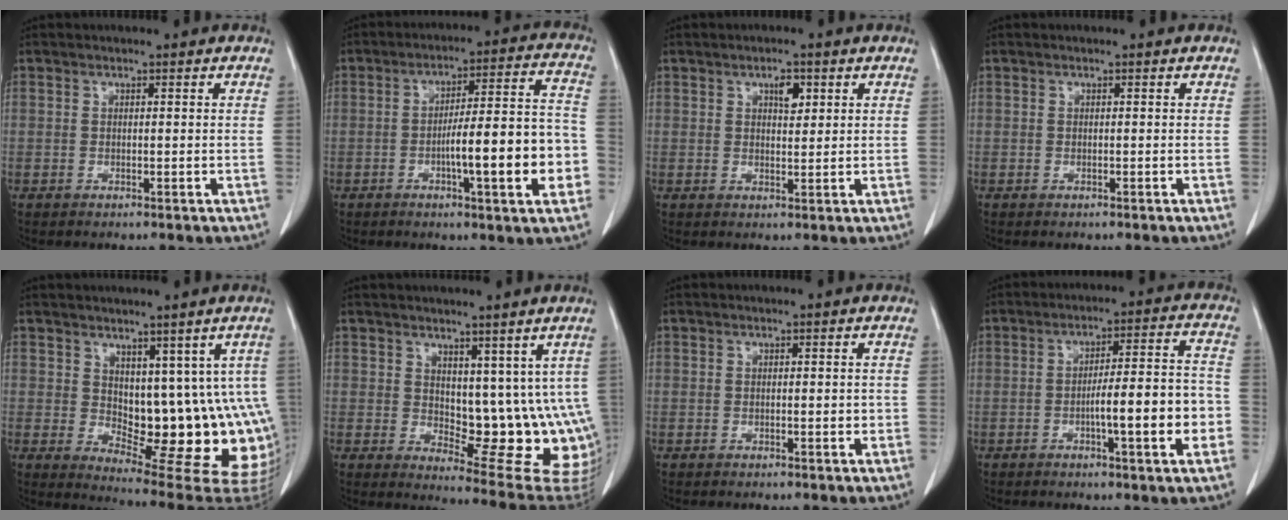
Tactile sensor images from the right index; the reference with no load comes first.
{"total": 14.3, "force": [-3.8, 1.6, 13.7], "torque": [-0.195, 0.019, -0.055]}
{"total": 2.7, "force": [1.3, 1.2, 2.1], "torque": [-0.033, 0.000, 0.021]}
{"total": 0.0}
{"total": 13.8, "force": [1.9, 6.5, 12.0], "torque": [-0.137, -0.008, 0.042]}
{"total": 12.4, "force": [3.8, 5.9, 10.2], "torque": [-0.112, -0.014, 0.068]}
{"total": 1.0, "force": [-0.2, 0.4, 0.9], "torque": [-0.013, 0.001, -0.003]}
{"total": 11.0, "force": [-3.0, 1.0, 10.6], "torque": [-0.156, 0.015, -0.043]}